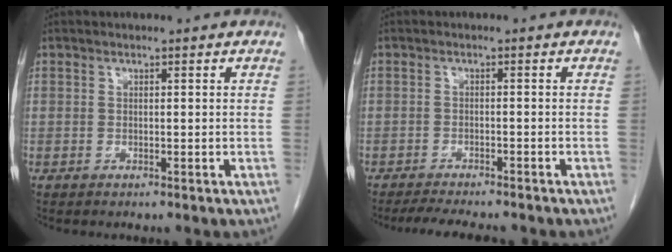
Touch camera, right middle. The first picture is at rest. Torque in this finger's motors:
{"motor_torque": [0.39, -0.31, 0.02, 0.01]}